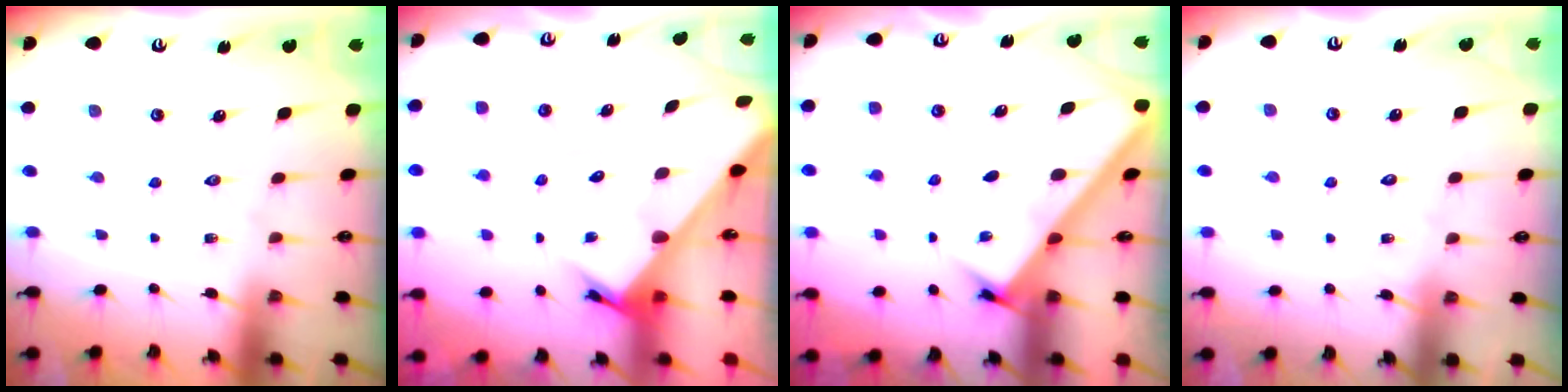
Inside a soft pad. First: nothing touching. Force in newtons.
{"total": 2.6, "press": 2.6, "slide": 0.2}
{"total": 2.5, "press": 2.5, "slide": 0.3}
{"total": 2.9, "press": 2.9, "slide": 0.4}